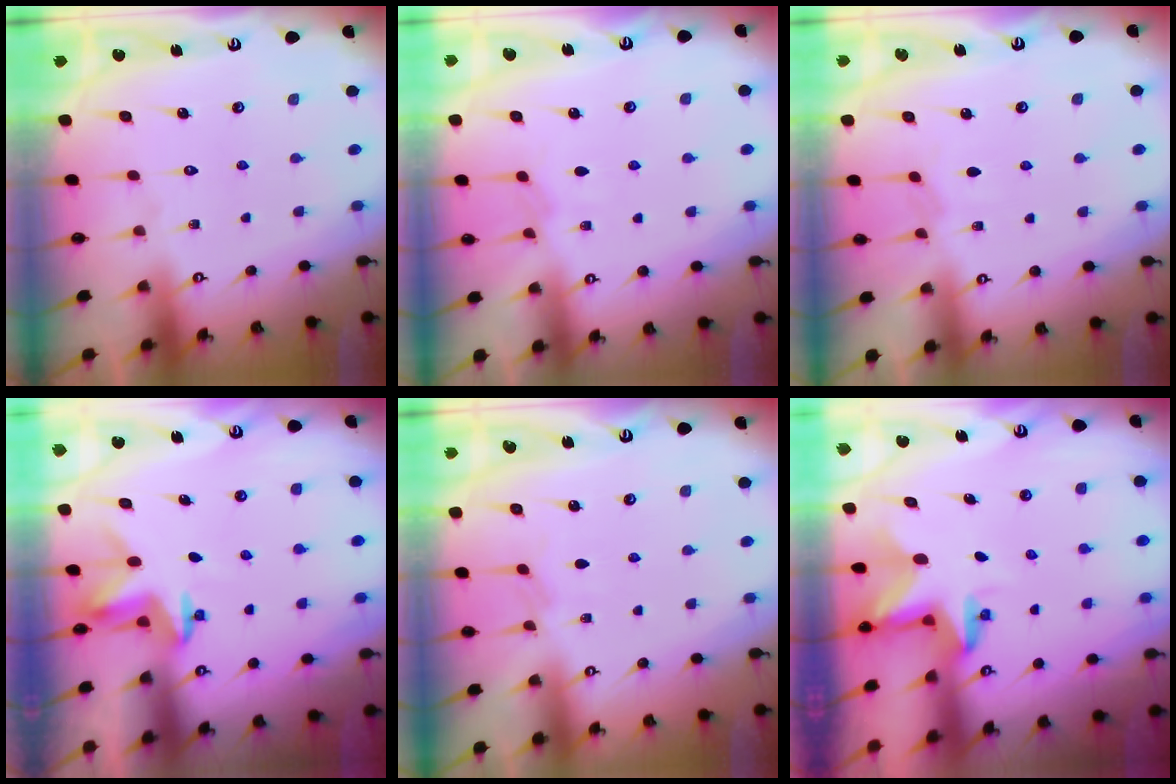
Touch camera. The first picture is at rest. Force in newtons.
{"total": 4.1, "press": 4.1, "slide": 0.5}
{"total": 3.4, "press": 3.4, "slide": 0.5}
{"total": 3.2, "press": 3.2, "slide": 0.3}
{"total": 2.2, "press": 2.1, "slide": 0.4}
{"total": 2.8, "press": 2.8, "slide": 0.2}